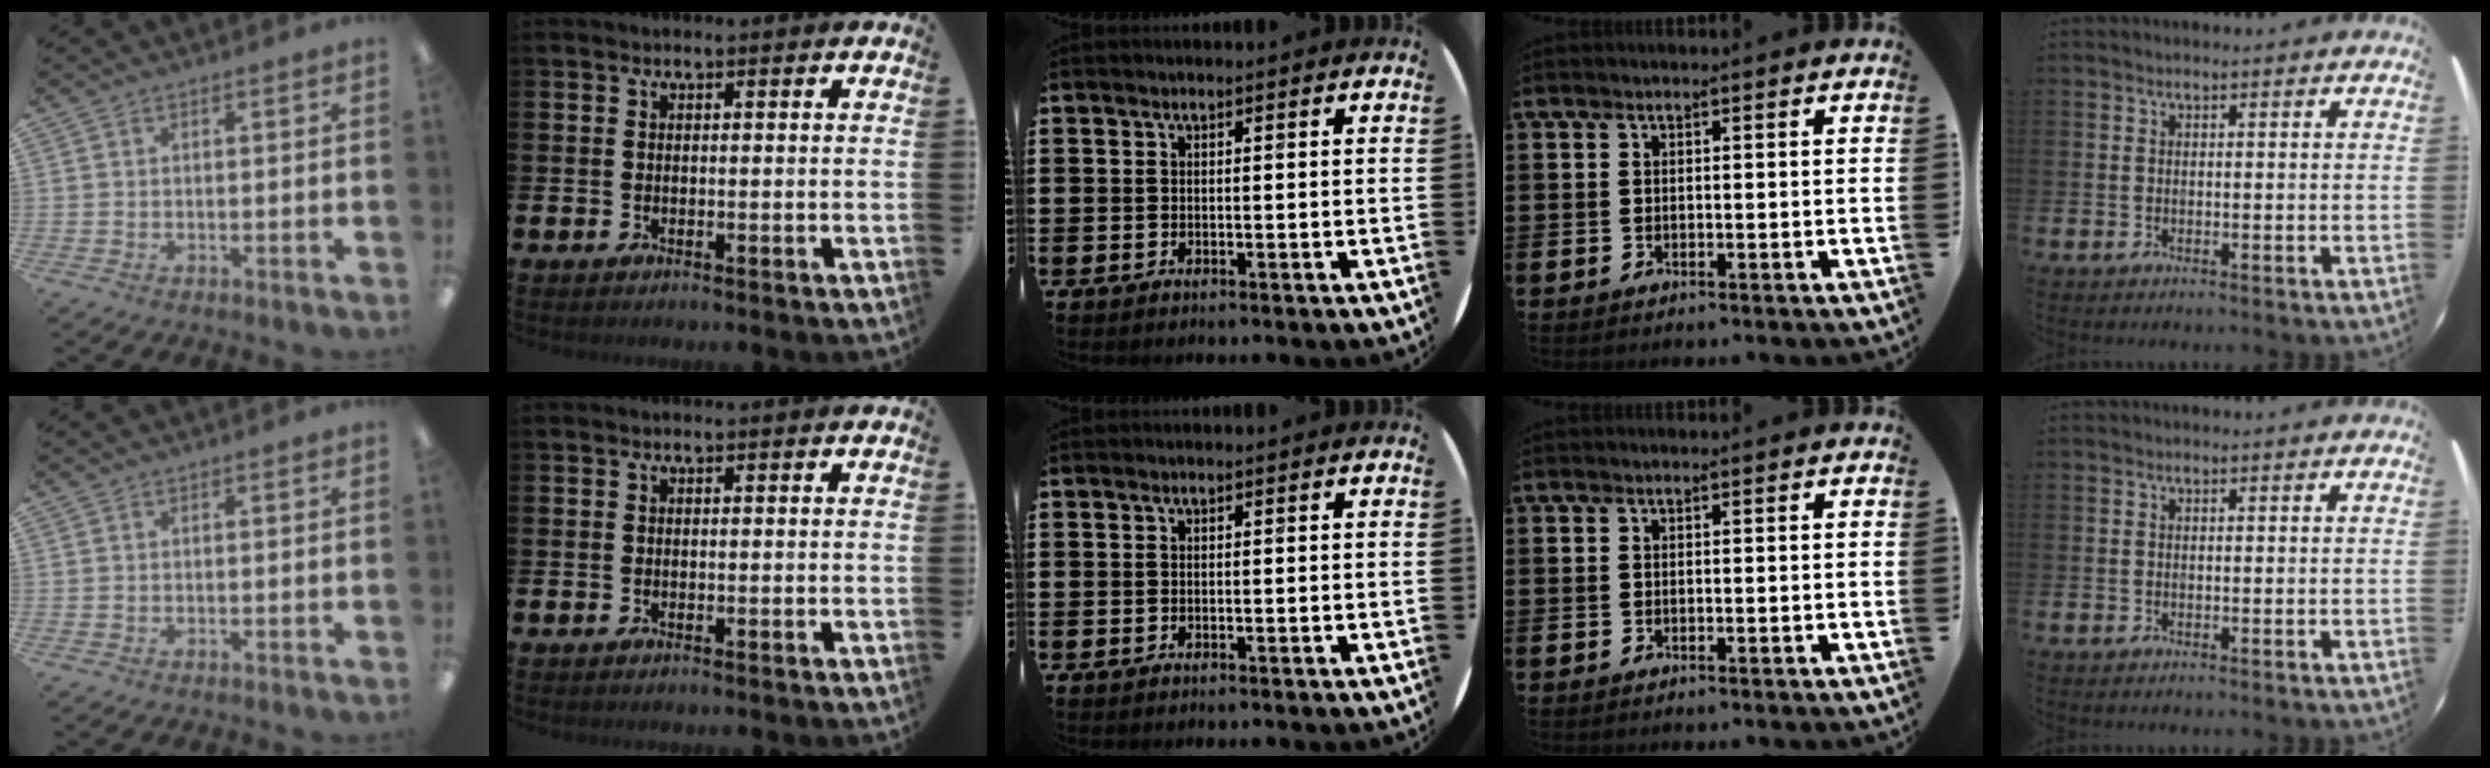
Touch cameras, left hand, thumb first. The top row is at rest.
{}